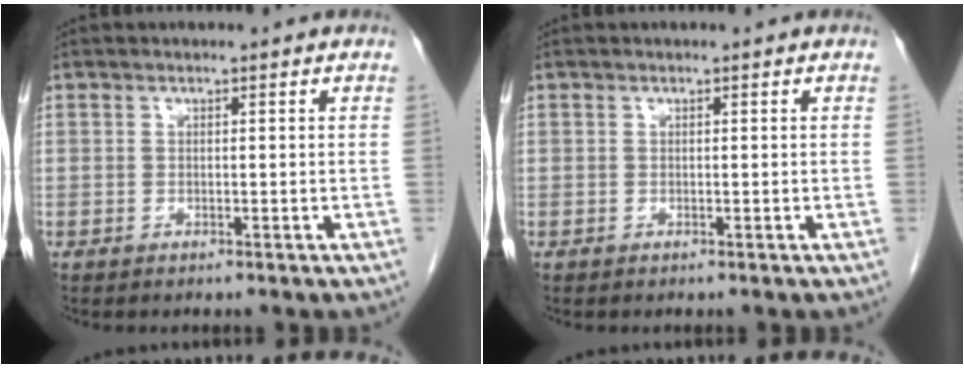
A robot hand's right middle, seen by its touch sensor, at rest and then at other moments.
{"total": 0.0}